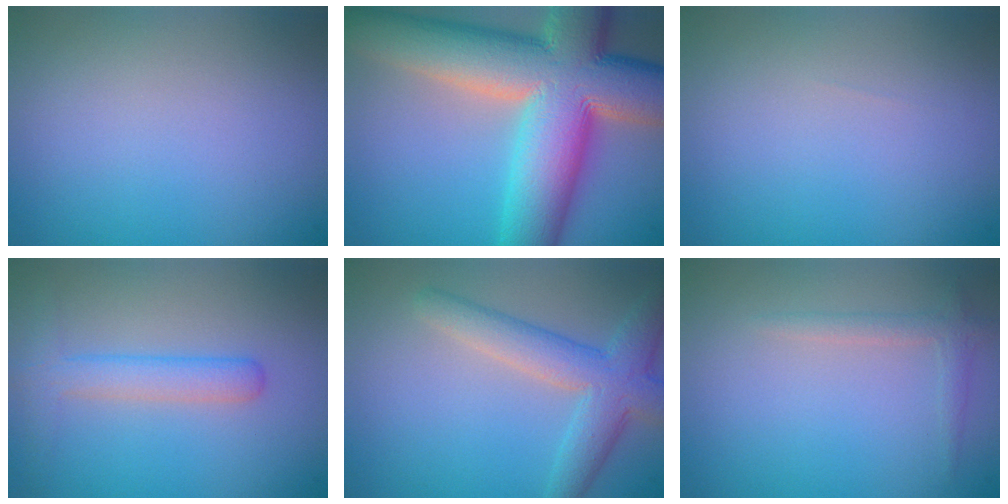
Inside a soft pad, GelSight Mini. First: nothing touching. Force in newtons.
{"total": 16.3, "press": 16.2, "slide": 1.1}
{"total": 0.0}
{"total": 3.0, "press": 3.0, "slide": 0.0}
{"total": 5.1, "press": 5.1, "slide": 0.1}
{"total": 1.4, "press": 1.4, "slide": 0.1}